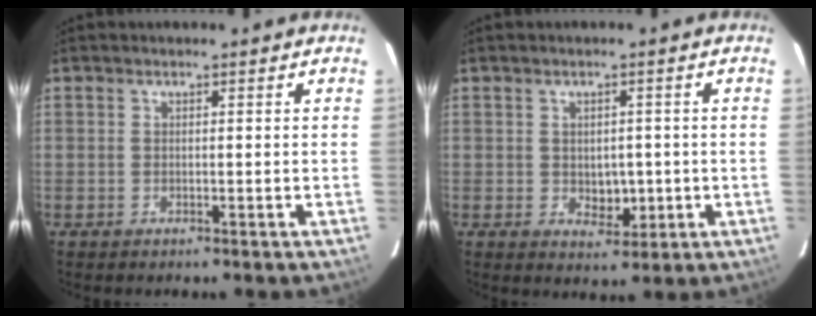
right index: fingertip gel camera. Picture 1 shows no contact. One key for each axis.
{"total": 3.9, "fx": -0.4, "fy": 2.7, "fz": 2.8, "tx": -0.032, "ty": 0.000, "tz": 0.004}